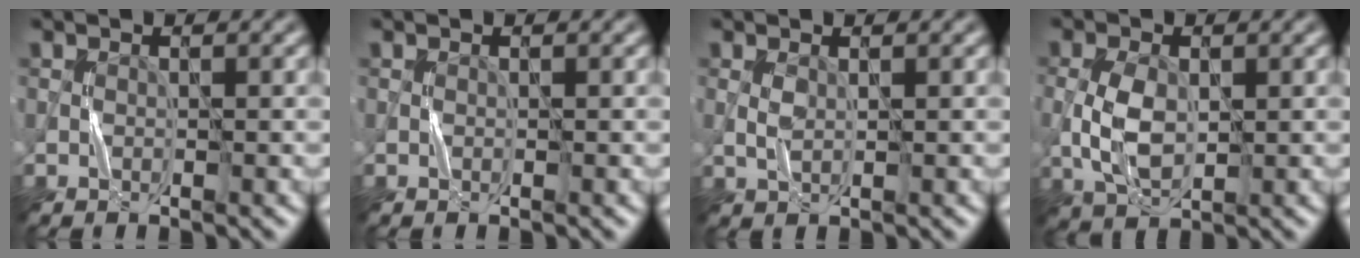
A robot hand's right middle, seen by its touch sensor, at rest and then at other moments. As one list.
[{"total": 0.0}, {"total": 1.1, "force": [0.5, 0.5, 0.9], "torque": [-0.024, 0.001, 0.011]}, {"total": 4.1, "force": [0.0, 2.5, 3.2], "torque": [-0.078, -0.003, 0.004]}]